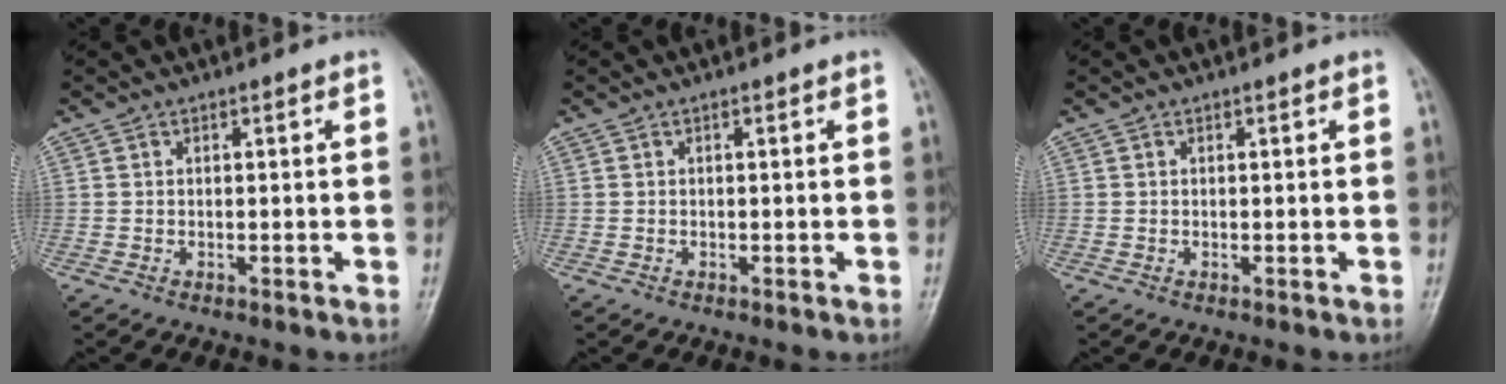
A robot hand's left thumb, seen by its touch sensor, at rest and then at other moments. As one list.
[{"total": 0.0}, {"total": 0.0}]